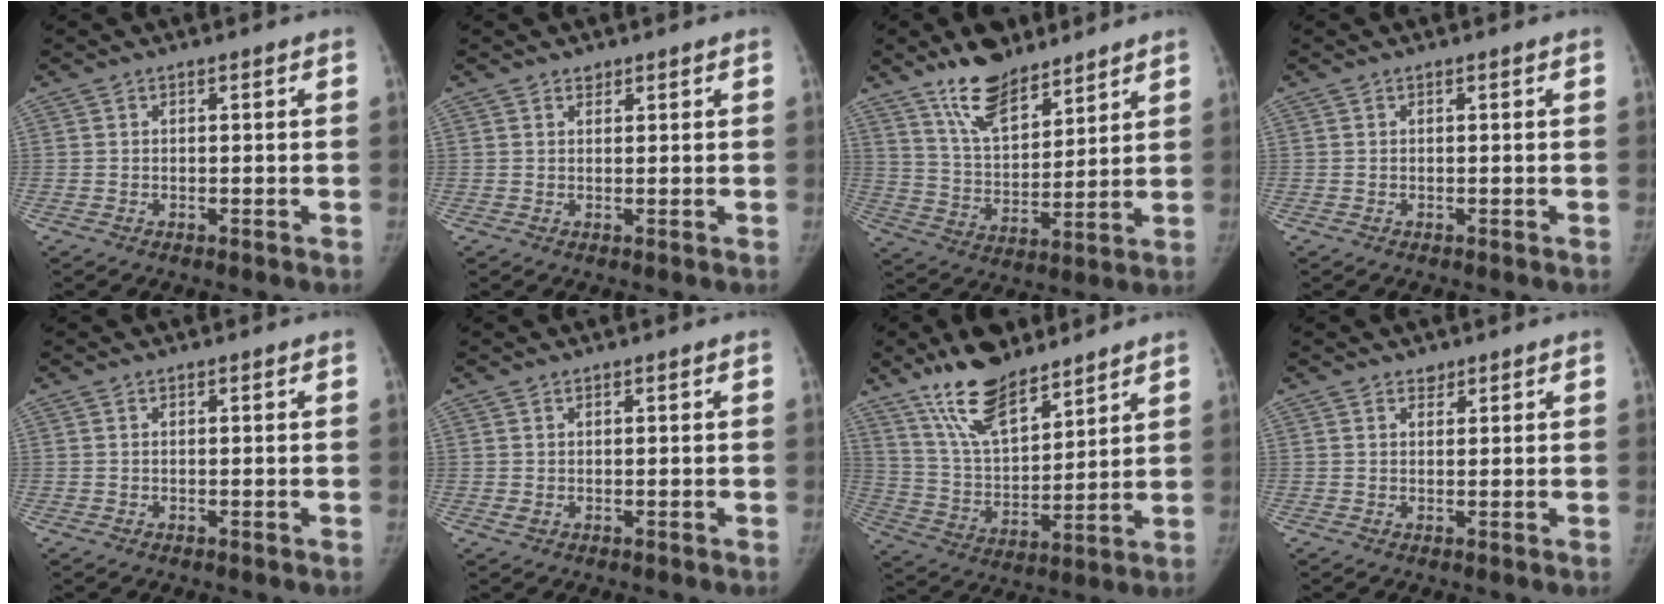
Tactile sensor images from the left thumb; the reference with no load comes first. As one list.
[{"total": 1.1, "force": [0.9, 0.6, 0.2], "torque": [0.003, -0.007, 0.012]}, {"total": 13.6, "force": [10.2, 5.5, 7.0], "torque": [-0.094, -0.063, 0.190]}, {"total": 0.0}, {"total": 0.0}, {"total": 0.9, "force": [0.4, 0.6, 0.5], "torque": [-0.009, -0.003, 0.010]}, {"total": 16.2, "force": [12.1, 6.0, 9.0], "torque": [-0.132, -0.063, 0.227]}, {"total": 1.4, "force": [1.1, 0.9, 0.3], "torque": [0.006, -0.008, 0.015]}]